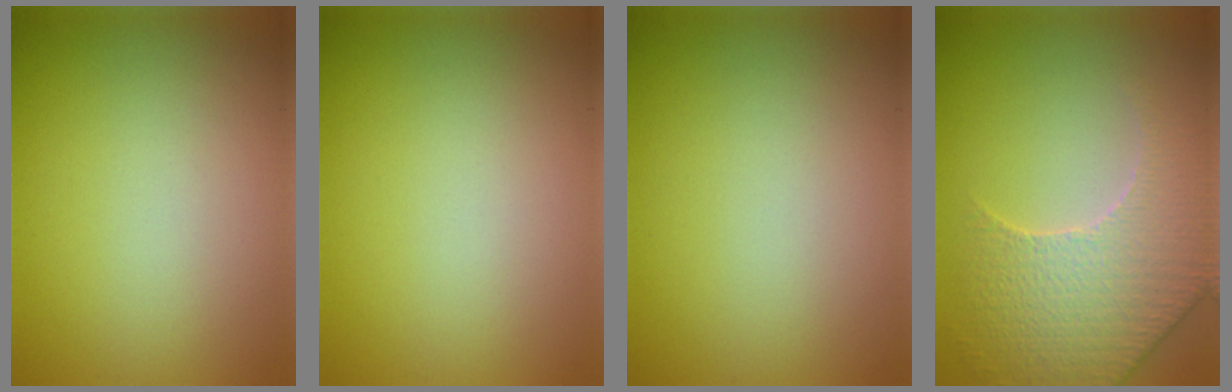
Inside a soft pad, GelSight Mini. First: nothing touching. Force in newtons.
{"total": 0.0}
{"total": 0.0}
{"total": 4.7, "press": 4.6, "slide": 1.2}